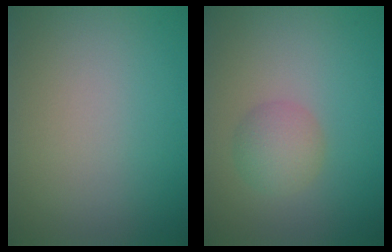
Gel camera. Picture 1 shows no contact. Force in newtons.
{"total": 2.5, "press": 2.5, "slide": 0.1}